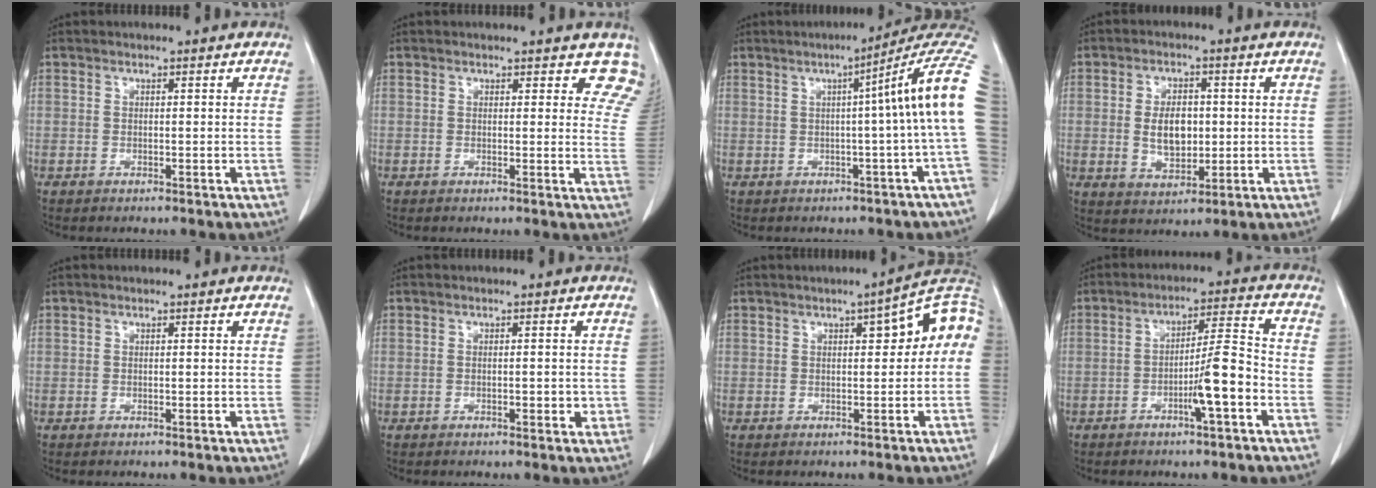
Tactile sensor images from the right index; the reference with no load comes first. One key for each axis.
{"total": 6.3, "fx": 5.5, "fy": 2.5, "fz": 1.6, "tx": 0.011, "ty": -0.015, "tz": 0.034}
{"total": 10.8, "fx": 1.5, "fy": -1.9, "fz": 10.6, "tx": -0.116, "ty": 0.027, "tz": 0.011}
{"total": 6.4, "fx": 0.0, "fy": 3.7, "fz": 5.2, "tx": -0.098, "ty": 0.003, "tz": 0.010}
{"total": 0.0}
{"total": 1.8, "fx": -0.3, "fy": 0.6, "fz": 1.6, "tx": -0.025, "ty": 0.000, "tz": -0.002}
{"total": 8.1, "fx": 1.2, "fy": 2.1, "fz": 7.7, "tx": -0.093, "ty": 0.035, "tz": 0.008}
{"total": 7.7, "fx": -2.9, "fy": 0.0, "fz": 7.1, "tx": -0.118, "ty": 0.009, "tz": -0.047}